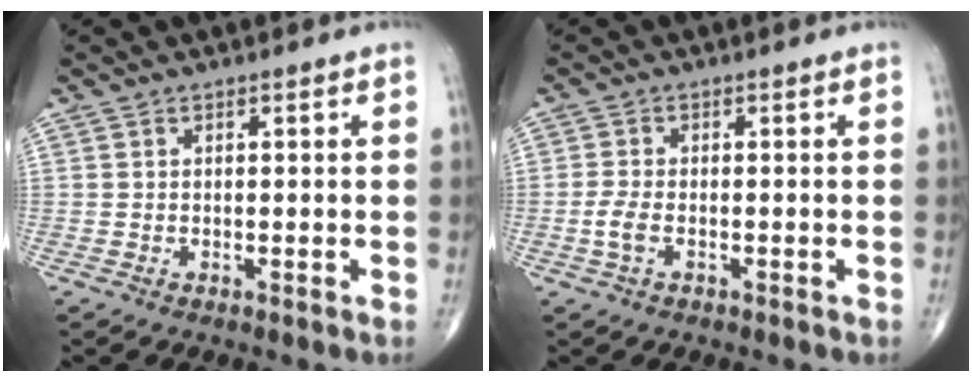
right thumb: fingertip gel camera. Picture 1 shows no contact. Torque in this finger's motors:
{"motor_torque": [0.06, -0.11, 0.46, 0.06, 0.01]}